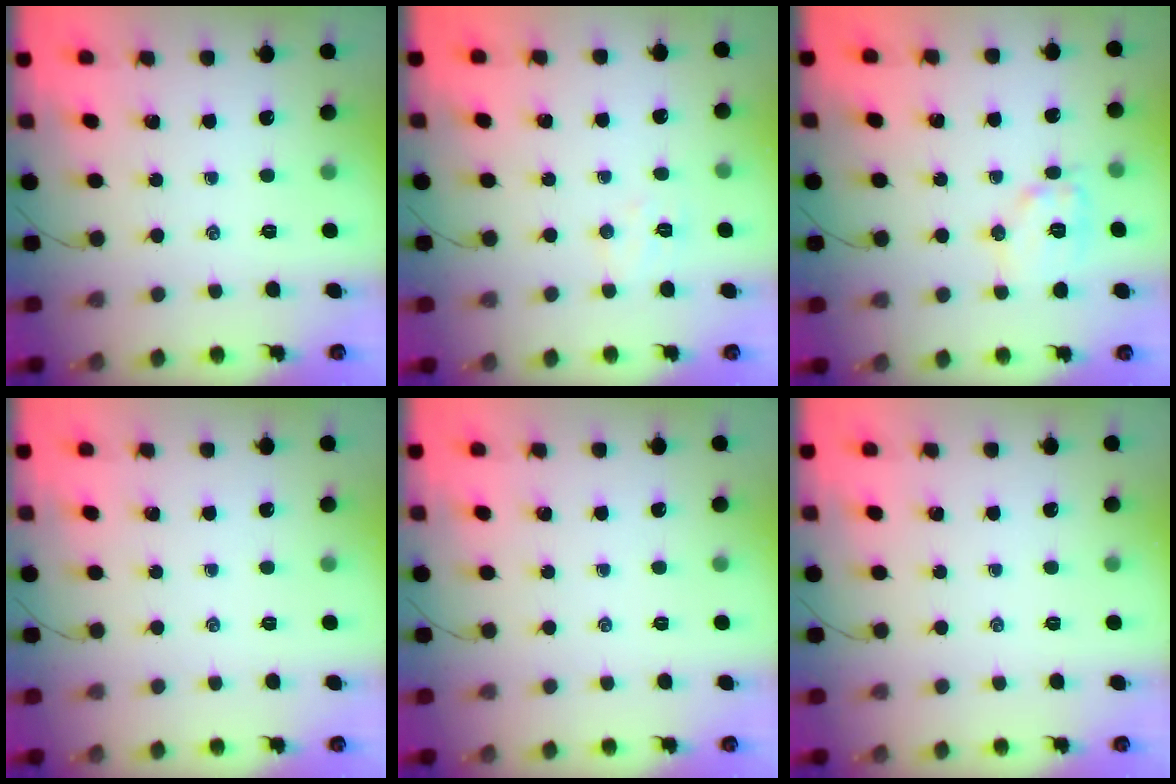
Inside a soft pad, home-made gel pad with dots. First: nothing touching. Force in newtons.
{"total": 5.3, "press": 5.1, "slide": 1.0}
{"total": 9.5, "press": 9.5, "slide": 0.3}
{"total": 0.0}
{"total": 0.0}
{"total": 0.0}